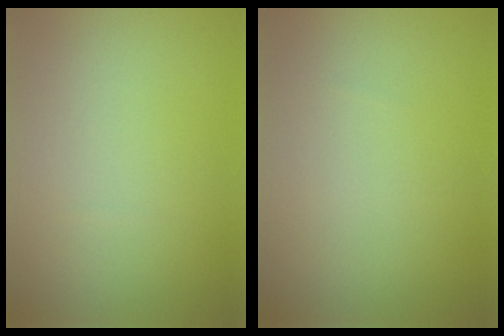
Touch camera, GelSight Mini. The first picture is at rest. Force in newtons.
{"total": 0.0}